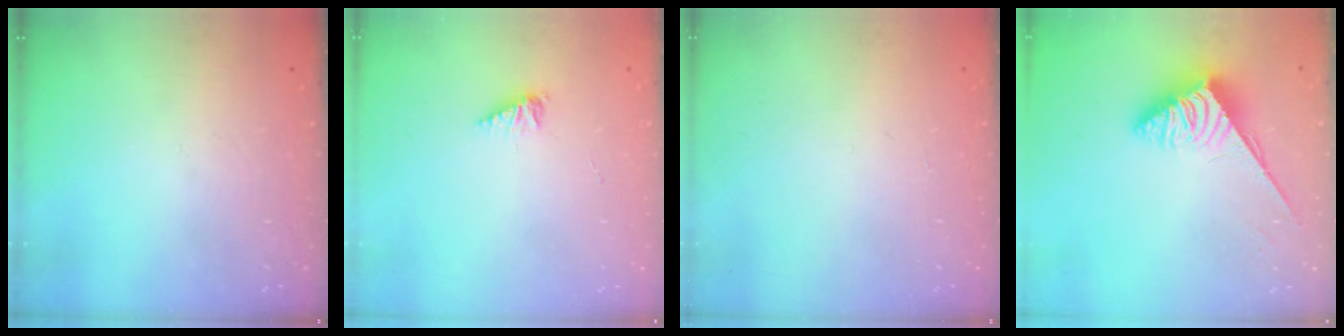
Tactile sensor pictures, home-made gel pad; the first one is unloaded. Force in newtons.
{"total": 2.4, "press": 2.4, "slide": 0.3}
{"total": 0.0}
{"total": 3.7, "press": 3.6, "slide": 0.6}